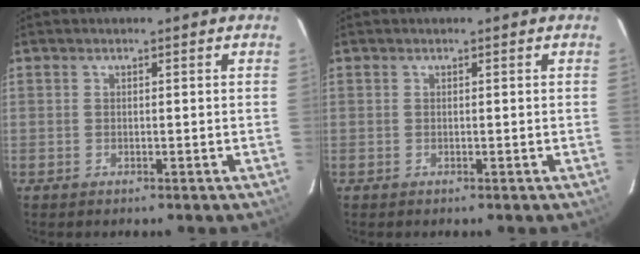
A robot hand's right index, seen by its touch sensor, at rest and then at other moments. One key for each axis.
{"total": 0.0}